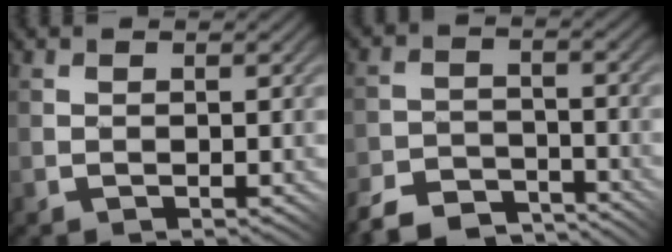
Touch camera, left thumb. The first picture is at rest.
{"total": 7.2, "force": [-6.6, 2.2, 2.1], "torque": [-0.040, -0.005, -0.124]}